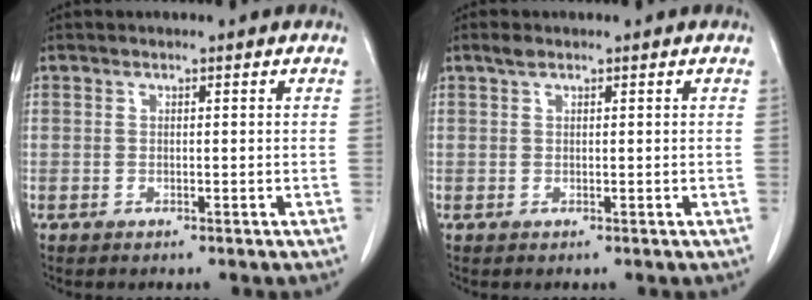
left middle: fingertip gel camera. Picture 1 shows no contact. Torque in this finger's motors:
{"motor_torque": [0.21, -0.16, -0.04, 0.02]}